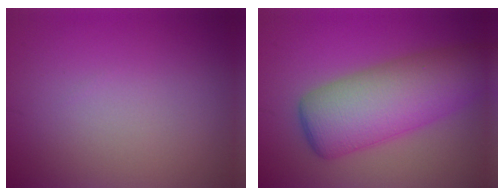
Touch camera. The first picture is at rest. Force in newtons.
{"total": 8.7, "press": 8.7, "slide": 0.2}